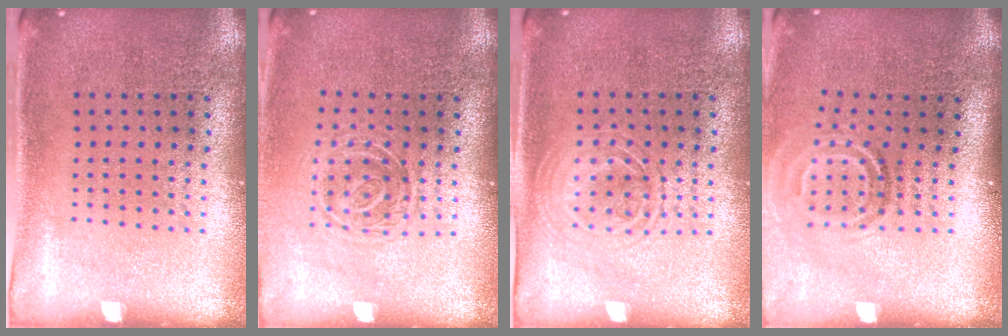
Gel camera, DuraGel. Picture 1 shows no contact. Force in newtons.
{"total": 1.4, "press": 1.1, "slide": 0.9}
{"total": 1.3, "press": 1.2, "slide": 0.2}
{"total": 1.9, "press": 1.1, "slide": 1.5}